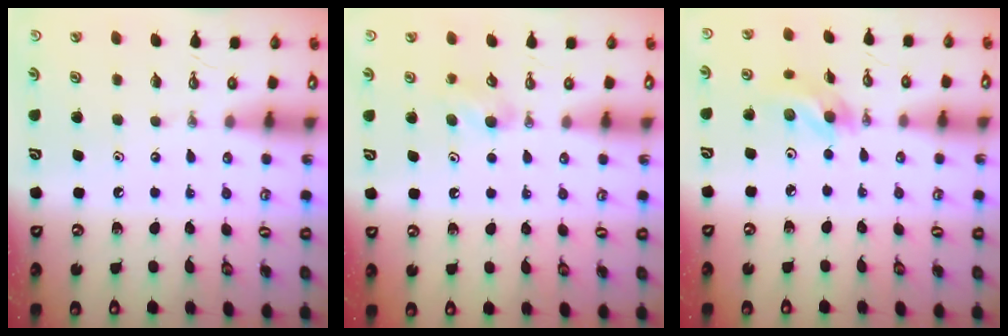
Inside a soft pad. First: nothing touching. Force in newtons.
{"total": 5.3, "press": 5.1, "slide": 1.4}
{"total": 8.5, "press": 8.2, "slide": 2.2}